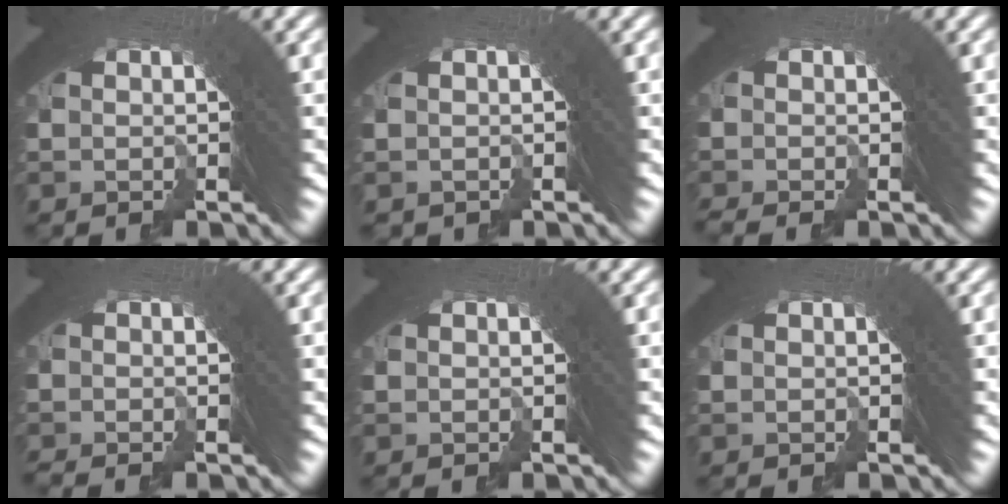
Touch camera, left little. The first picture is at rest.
{"total": 0.8, "force": [-0.7, 0.2, -0.3], "torque": [0.004, -0.007, -0.007]}
{"total": 1.1, "force": [-1.0, 0.2, 0.4], "torque": [0.007, 0.001, -0.019]}
{"total": 1.0, "force": [-1.0, -0.1, 0.0], "torque": [0.011, 0.002, -0.020]}
{"total": 0.0}
{"total": 0.0}